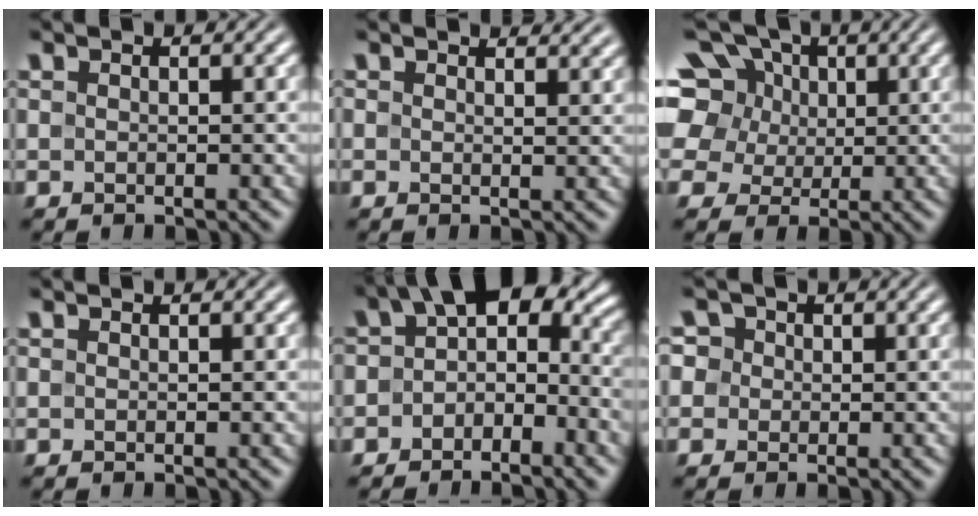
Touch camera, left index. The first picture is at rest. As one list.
[{"total": 1.8, "force": [1.8, 0.3, 0.4], "torque": [-0.001, 0.000, 0.022]}, {"total": 12.1, "force": [5.1, 9.1, 6.2], "torque": [-0.127, 0.036, 0.074]}, {"total": 0.0}, {"total": 7.1, "force": [0.8, 4.3, 5.6], "torque": [-0.063, 0.018, -0.006]}, {"total": 4.4, "force": [1.9, 3.6, 1.7], "torque": [-0.026, 0.019, 0.010]}]